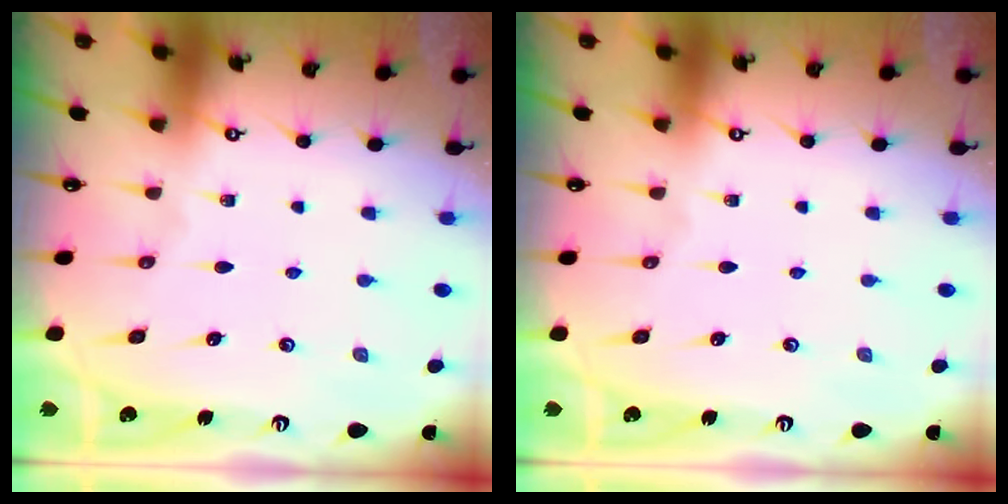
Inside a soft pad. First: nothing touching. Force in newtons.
{"total": 0.0}